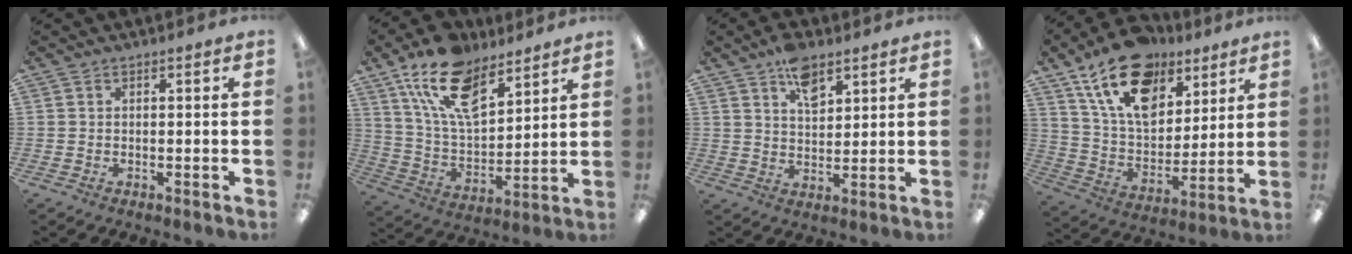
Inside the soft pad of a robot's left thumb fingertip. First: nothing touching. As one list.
[{"total": 17.6, "force": [11.3, 8.6, 10.4], "torque": [-0.195, -0.045, 0.207]}, {"total": 7.8, "force": [5.0, 4.1, 4.3], "torque": [-0.058, -0.025, 0.086]}, {"total": 20.1, "force": [12.1, 11.9, 10.8], "torque": [-0.186, -0.051, 0.221]}]